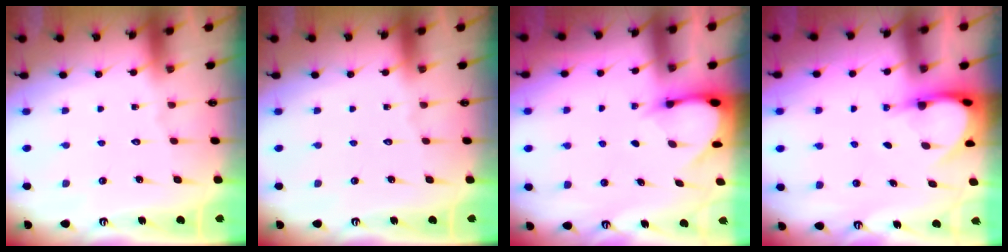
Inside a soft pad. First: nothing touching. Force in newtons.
{"total": 0.0}
{"total": 3.6, "press": 3.6, "slide": 0.3}
{"total": 3.9, "press": 3.9, "slide": 0.4}